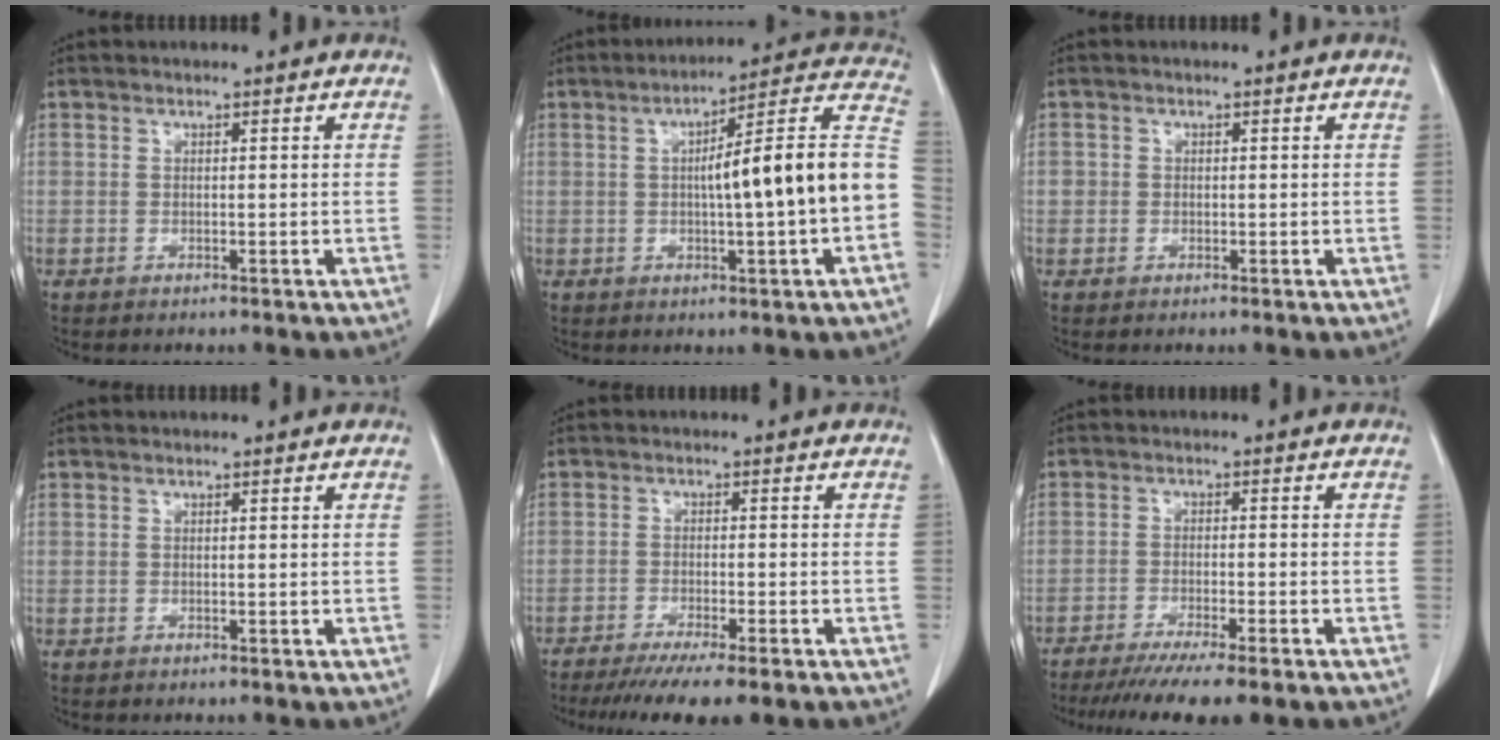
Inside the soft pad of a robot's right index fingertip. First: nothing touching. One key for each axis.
{"total": 17.0, "fx": -1.1, "fy": 0.5, "fz": 17.0, "tx": -0.214, "ty": 0.035, "tz": -0.020}
{"total": 1.2, "fx": 0.0, "fy": 1.2, "fz": 0.3, "tx": 0.003, "ty": 0.003, "tz": -0.001}
{"total": 0.0}
{"total": 10.3, "fx": -8.0, "fy": 0.6, "fz": 6.6, "tx": -0.080, "ty": -0.020, "tz": -0.120}
{"total": 11.5, "fx": -9.1, "fy": 0.4, "fz": 7.0, "tx": -0.087, "ty": -0.024, "tz": -0.138}